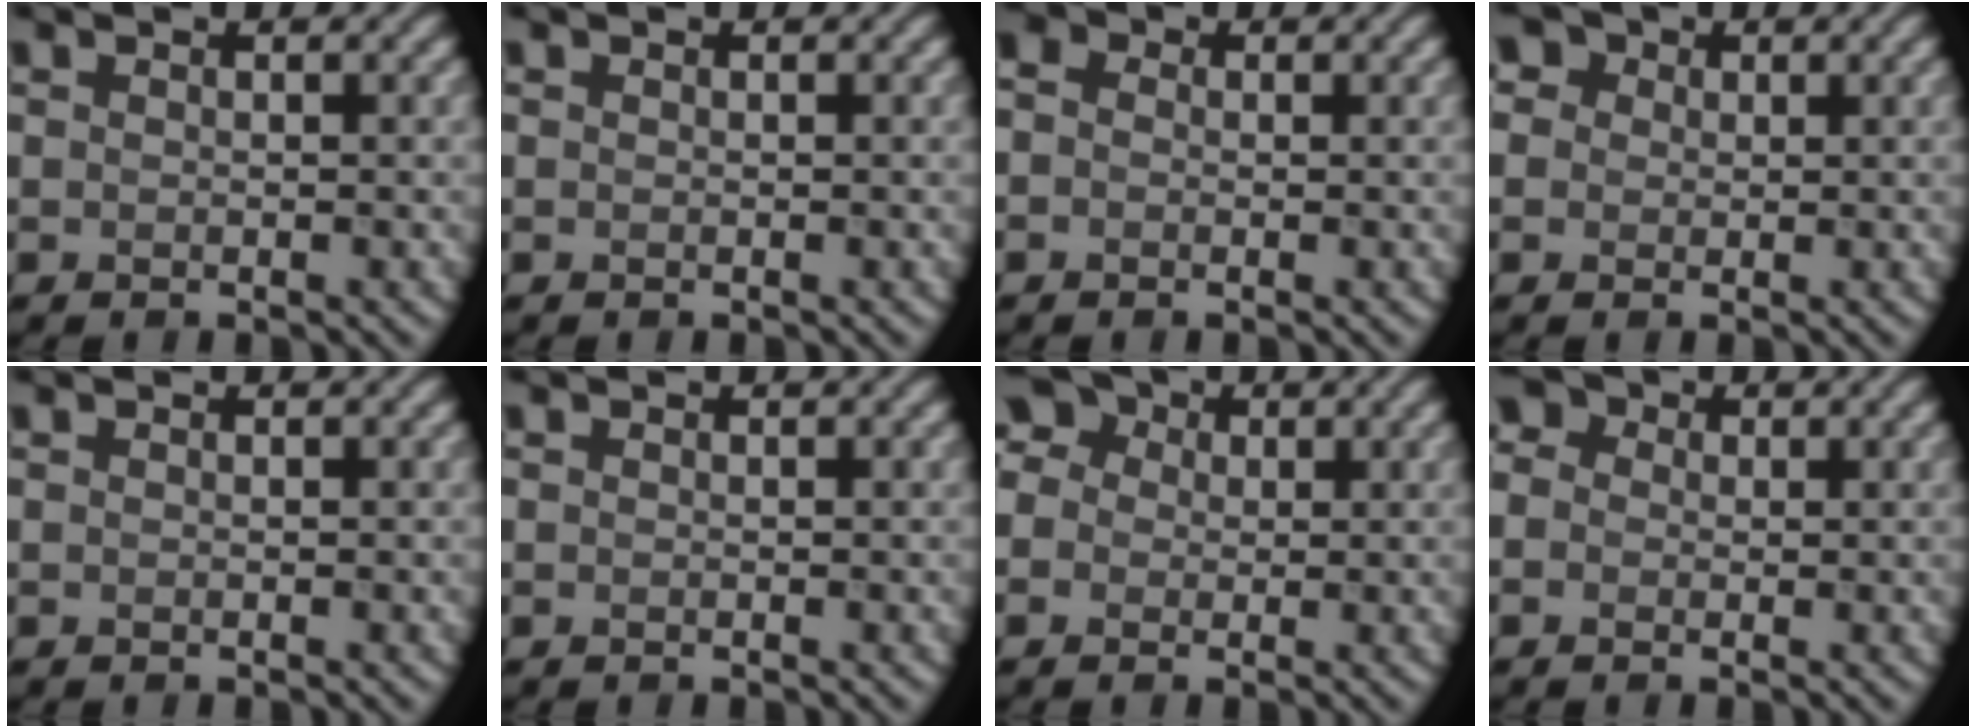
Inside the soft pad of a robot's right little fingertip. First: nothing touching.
{"total": 0.0}
{"total": 2.5, "force": [0.5, 2.0, 1.4], "torque": [-0.018, 0.007, -0.021]}
{"total": 4.6, "force": [2.2, 3.5, 2.1], "torque": [-0.041, 0.023, 0.013]}
{"total": 0.0}
{"total": 0.0}
{"total": 5.4, "force": [1.5, 4.5, 2.7], "torque": [-0.047, 0.034, -0.010]}
{"total": 3.7, "force": [1.1, 3.0, 1.8], "torque": [-0.026, 0.027, -0.017]}